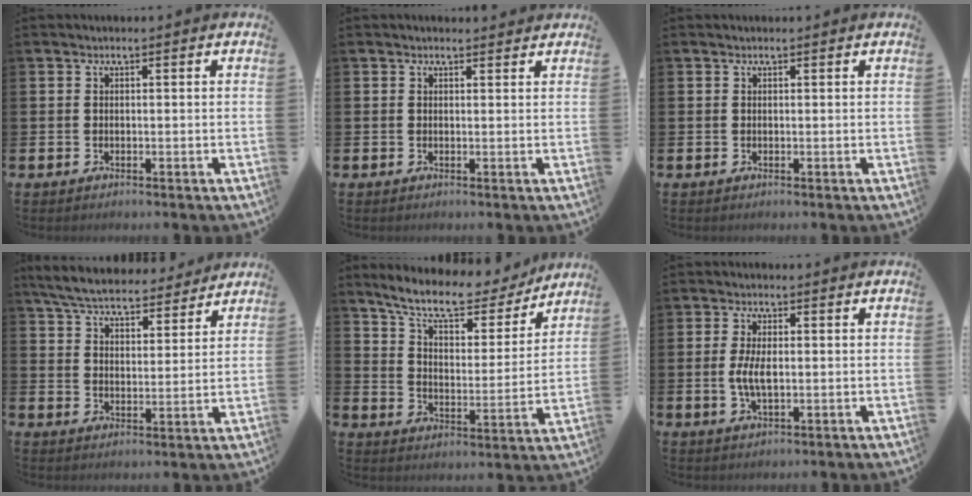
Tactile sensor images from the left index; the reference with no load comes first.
{"total": 0.9, "force": [0.9, 0.2, 0.2], "torque": [0.009, -0.002, 0.013]}
{"total": 0.0}
{"total": 6.7, "force": [6.3, 1.4, 1.5], "torque": [-0.057, -0.036, 0.112]}
{"total": 10.0, "force": [8.8, 2.5, 4.0], "torque": [-0.106, -0.052, 0.152]}
{"total": 4.1, "force": [0.0, 1.8, 3.7], "torque": [-0.072, 0.001, -0.006]}